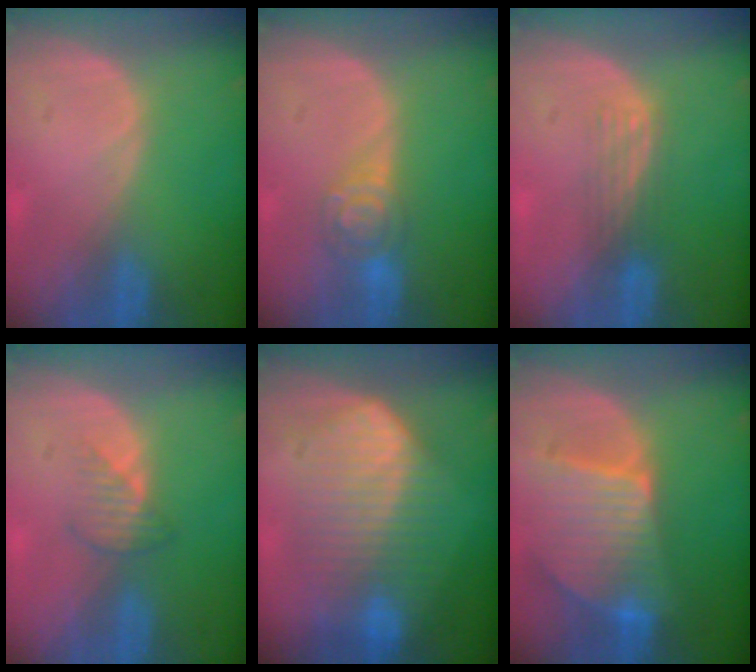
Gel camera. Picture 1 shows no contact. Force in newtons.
{"total": 4.6, "press": 4.5, "slide": 0.8}
{"total": 2.9, "press": 2.7, "slide": 1.2}
{"total": 2.5, "press": 2.5, "slide": 0.2}
{"total": 10.0, "press": 10.0, "slide": 0.6}
{"total": 9.4, "press": 8.2, "slide": 4.6}